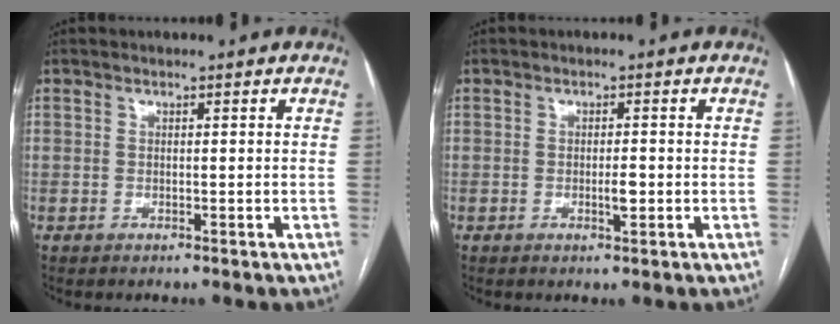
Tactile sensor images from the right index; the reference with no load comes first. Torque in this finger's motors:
{"motor_torque": [0.34, 0.28, 0.30, 0.06]}